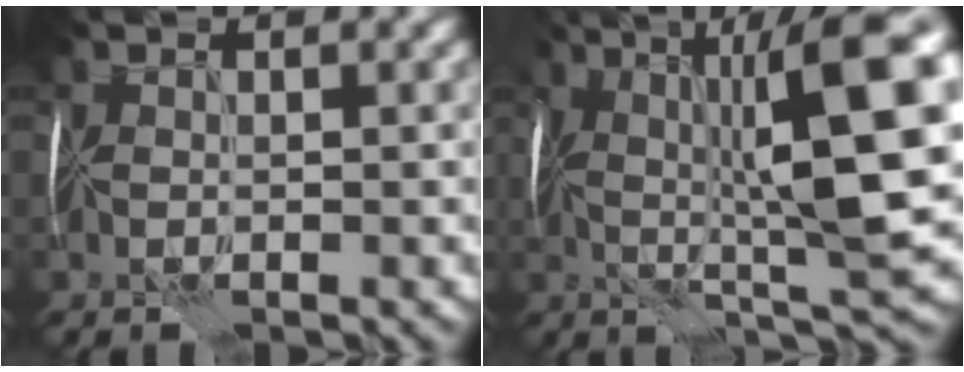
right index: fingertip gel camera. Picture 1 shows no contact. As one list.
[{"total": 12.5, "force": [0.5, 2.7, 12.2], "torque": [-0.193, 0.013, 0.015]}]